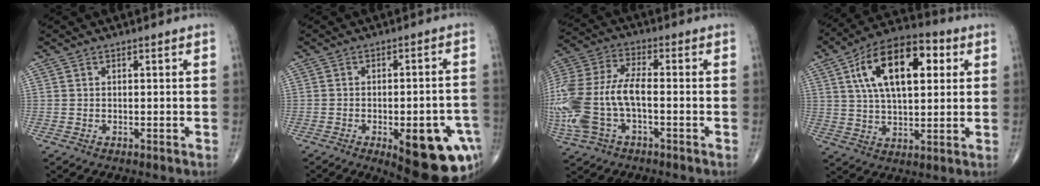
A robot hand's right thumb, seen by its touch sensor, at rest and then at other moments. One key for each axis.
{"total": 17.8, "fx": -7.2, "fy": 6.7, "fz": 14.9, "tx": -0.121, "ty": 0.022, "tz": -0.074}
{"total": 18.5, "fx": -3.4, "fy": 9.3, "fz": 15.7, "tx": -0.376, "ty": 0.020, "tz": -0.061}
{"total": 18.3, "fx": 5.5, "fy": 9.1, "fz": 14.9, "tx": -0.228, "ty": 0.005, "tz": 0.086}